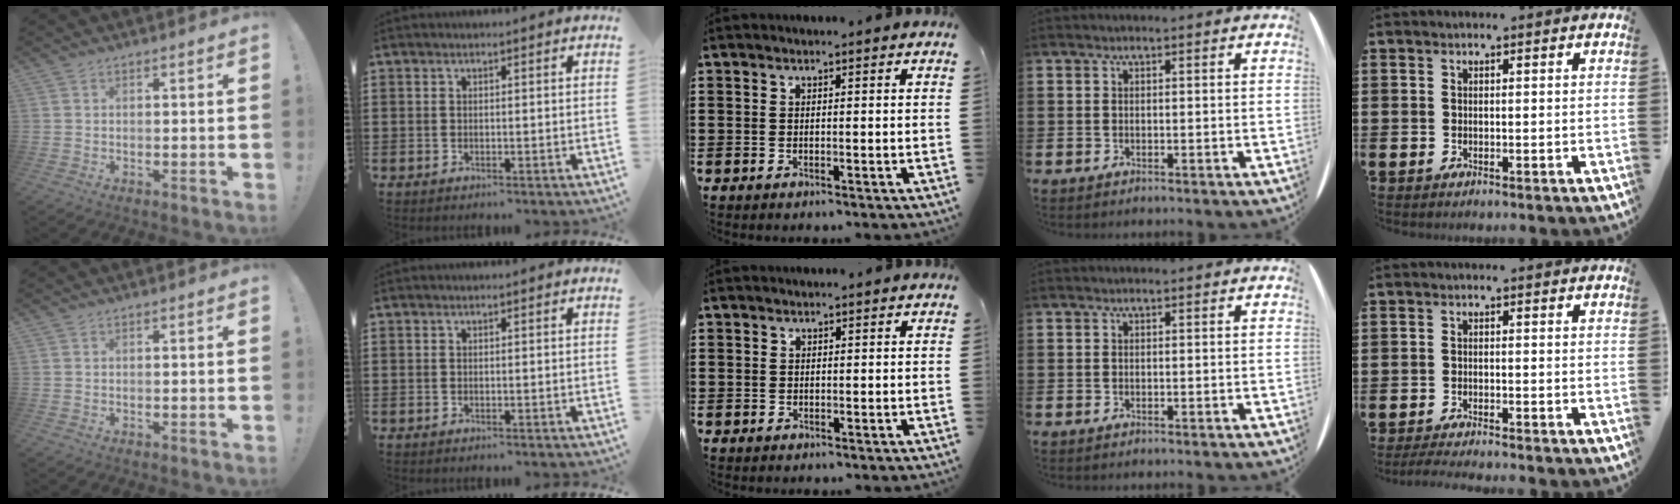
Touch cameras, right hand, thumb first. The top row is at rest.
{"middle": {"total": 0.6, "force": [-0.2, 0.6, 0.1], "torque": [-0.003, 0.003, -0.005]}, "little": {"total": 1.7, "force": [-1.5, -0.1, 0.7], "torque": [-0.010, 0.003, -0.030]}}